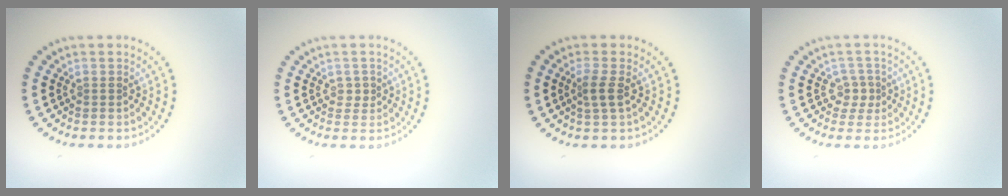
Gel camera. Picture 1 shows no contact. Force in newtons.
{"total": 0.8, "press": 0.7, "slide": 0.3}
{"total": 1.7, "press": 1.4, "slide": 1.0}
{"total": 1.7, "press": 1.3, "slide": 1.1}